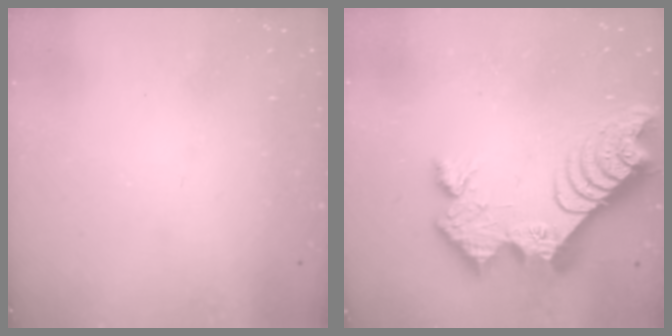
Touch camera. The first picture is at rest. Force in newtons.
{"total": 17.2, "press": 17.2, "slide": 1.2}